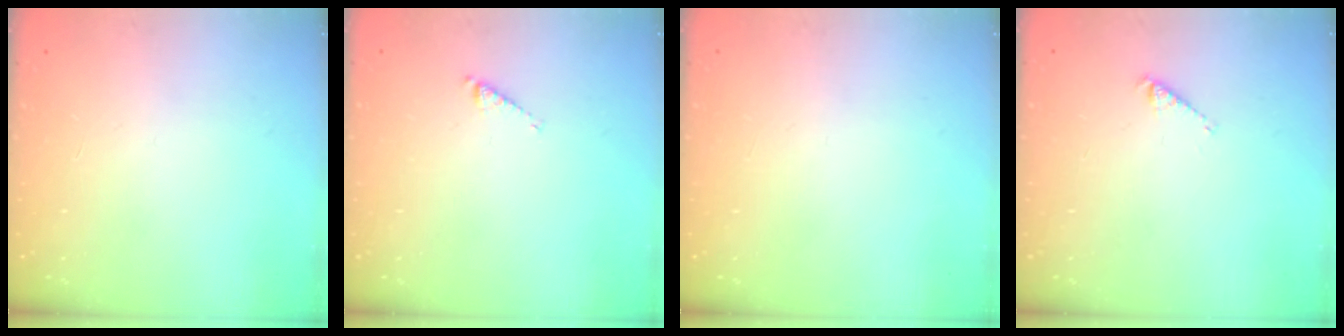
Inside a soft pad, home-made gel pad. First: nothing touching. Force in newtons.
{"total": 2.7, "press": 2.7, "slide": 0.4}
{"total": 0.0}
{"total": 2.4, "press": 2.4, "slide": 0.5}